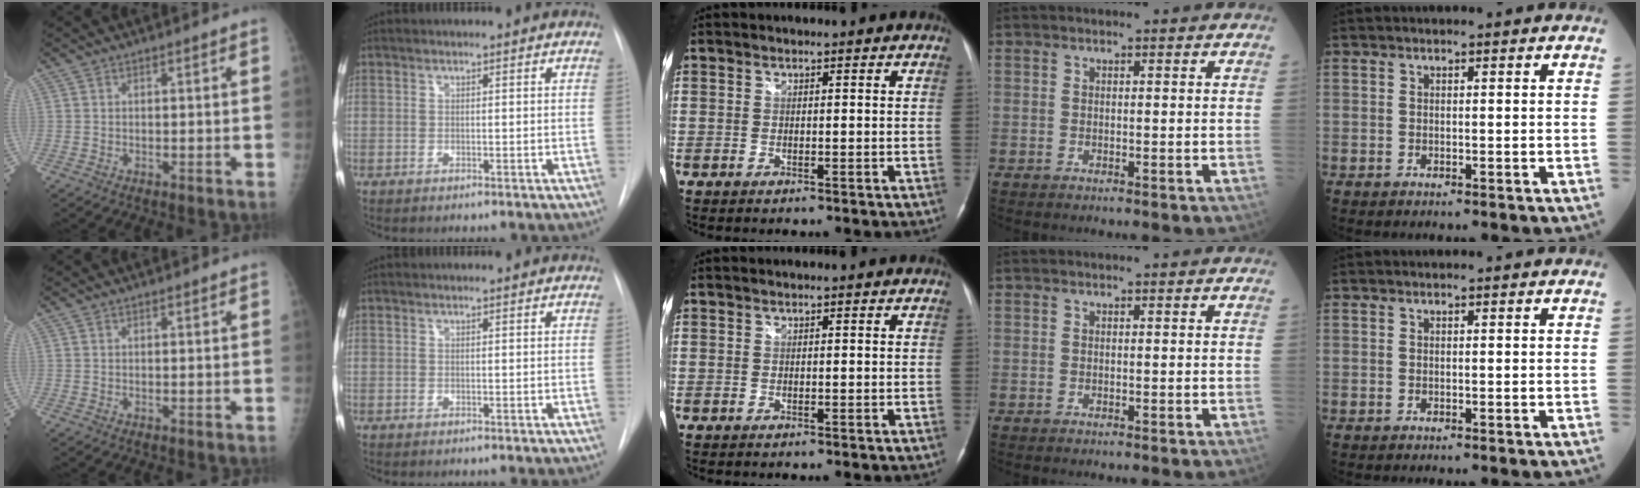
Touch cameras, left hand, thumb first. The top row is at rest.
{"index": {"total": 0.7, "force": [0.6, 0.1, 0.1], "torque": [-0.006, 0.006, 0.006]}}